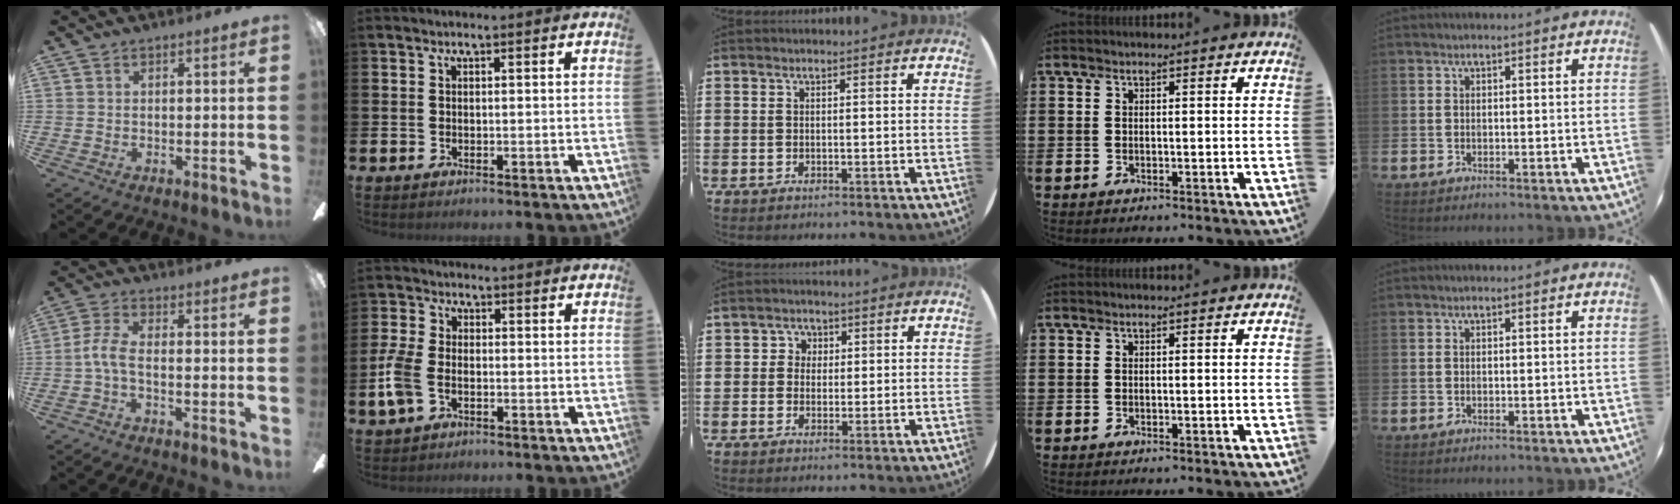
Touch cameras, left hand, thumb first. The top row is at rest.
{"thumb": {"total": 6.2, "force": [-1.0, 2.7, 5.5], "torque": [-0.132, -0.001, -0.024]}, "index": {"total": 5.5, "force": [-1.3, 3.3, 4.1], "torque": [-0.085, 0.002, -0.029]}, "middle": {"total": 2.3, "force": [0.9, 2.1, 0.3], "torque": [0.004, 0.003, 0.012]}}